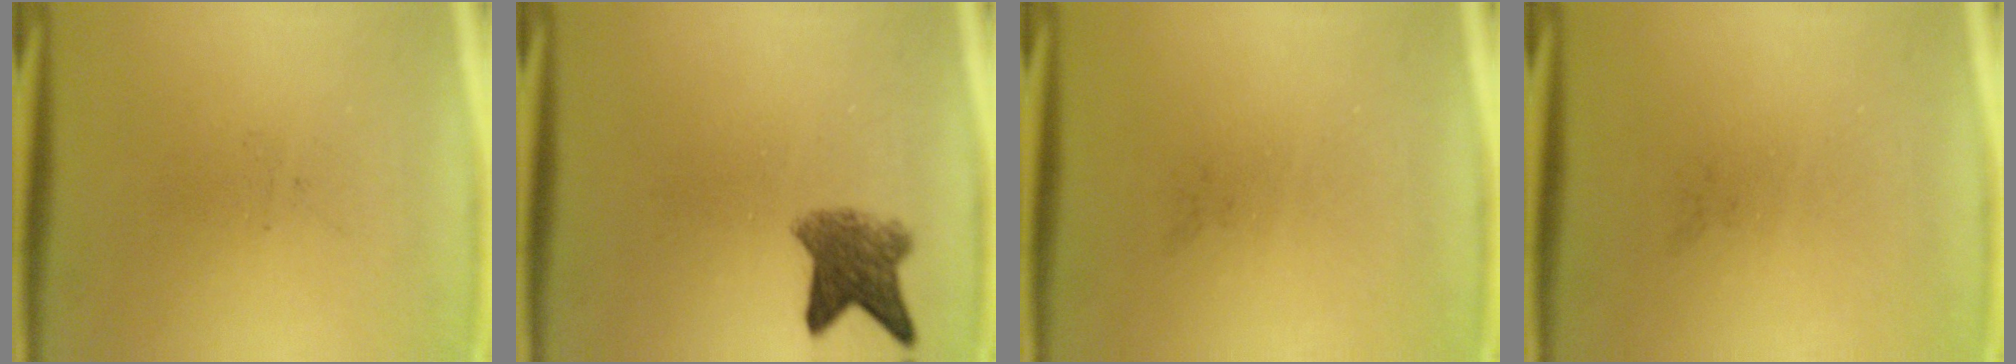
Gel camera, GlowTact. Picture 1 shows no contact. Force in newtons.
{"total": 5.3}
{"total": 0.0}
{"total": 0.0}